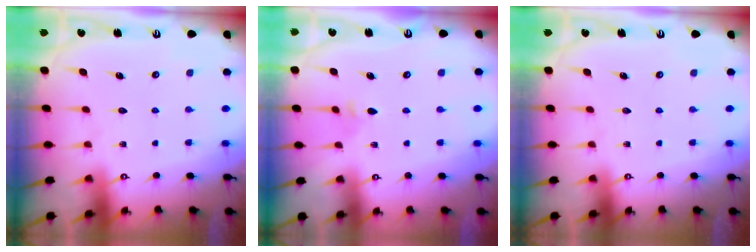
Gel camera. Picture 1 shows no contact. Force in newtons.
{"total": 2.3, "press": 2.2, "slide": 0.8}
{"total": 0.0}